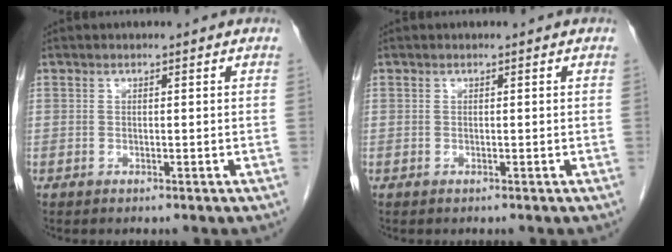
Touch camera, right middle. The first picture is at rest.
{"total": 0.0}